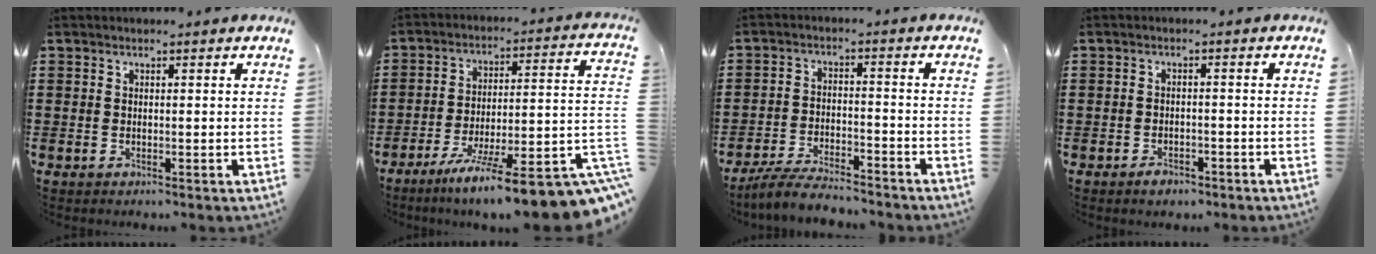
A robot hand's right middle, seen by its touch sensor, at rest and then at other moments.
{"total": 12.2, "force": [-8.8, 0.4, 8.4], "torque": [-0.121, 0.009, -0.151]}
{"total": 5.8, "force": [-5.5, 0.7, 1.8], "torque": [-0.040, 0.000, -0.109]}
{"total": 1.8, "force": [-1.6, 0.9, 0.4], "torque": [-0.011, 0.002, -0.033]}